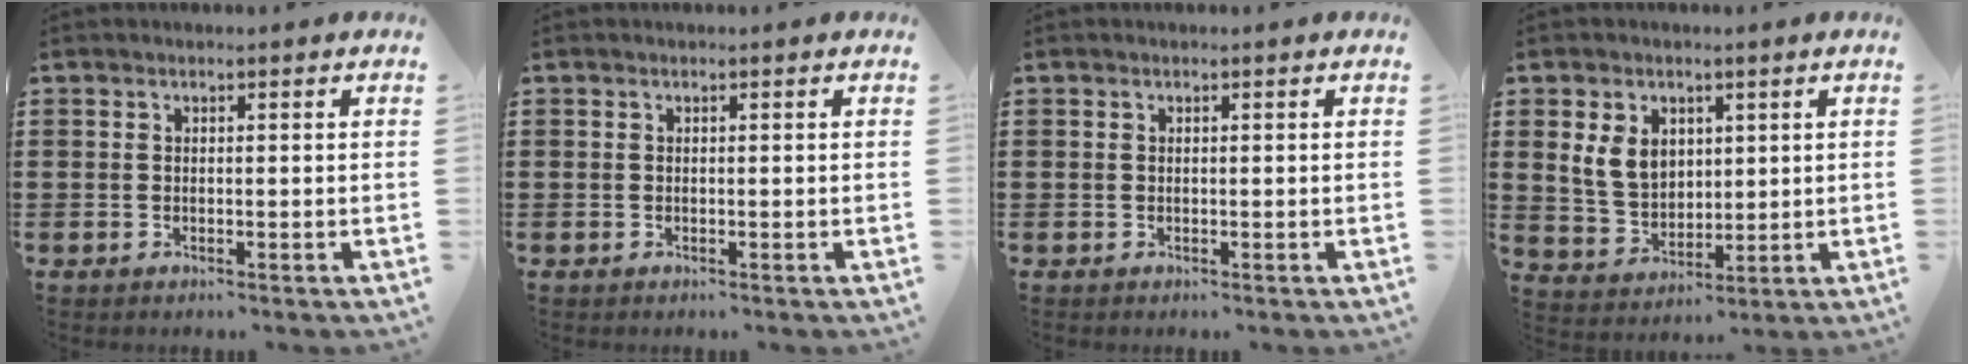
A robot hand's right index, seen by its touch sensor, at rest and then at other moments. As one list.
[{"total": 0.0}, {"total": 0.0}, {"total": 6.6, "force": [2.0, 5.1, 3.7], "torque": [-0.097, 0.015, 0.035]}]